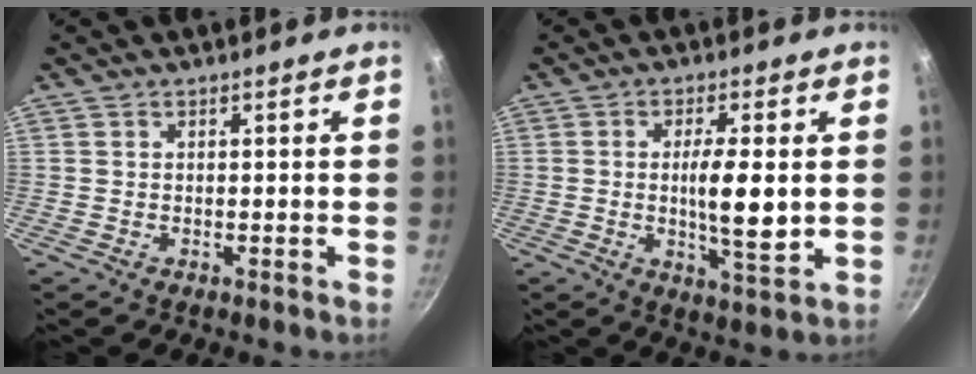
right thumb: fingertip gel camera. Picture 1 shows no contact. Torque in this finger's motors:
{"motor_torque": [2.35, 2.66, 1.07, 0.18, 0.37]}